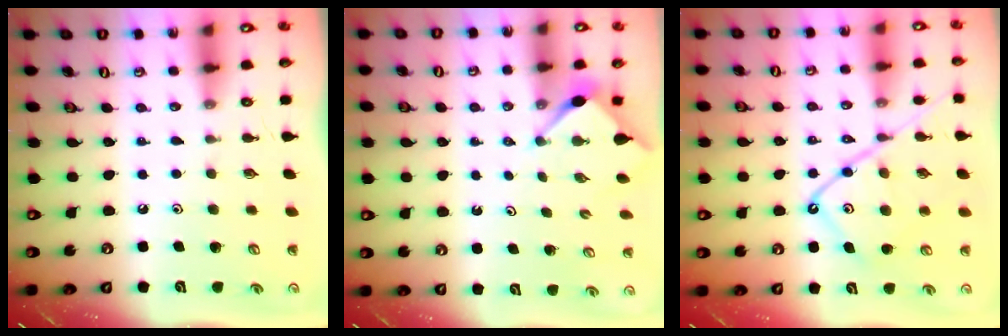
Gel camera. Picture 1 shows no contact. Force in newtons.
{"total": 2.9, "press": 2.9, "slide": 0.3}
{"total": 13.7, "press": 13.6, "slide": 1.3}